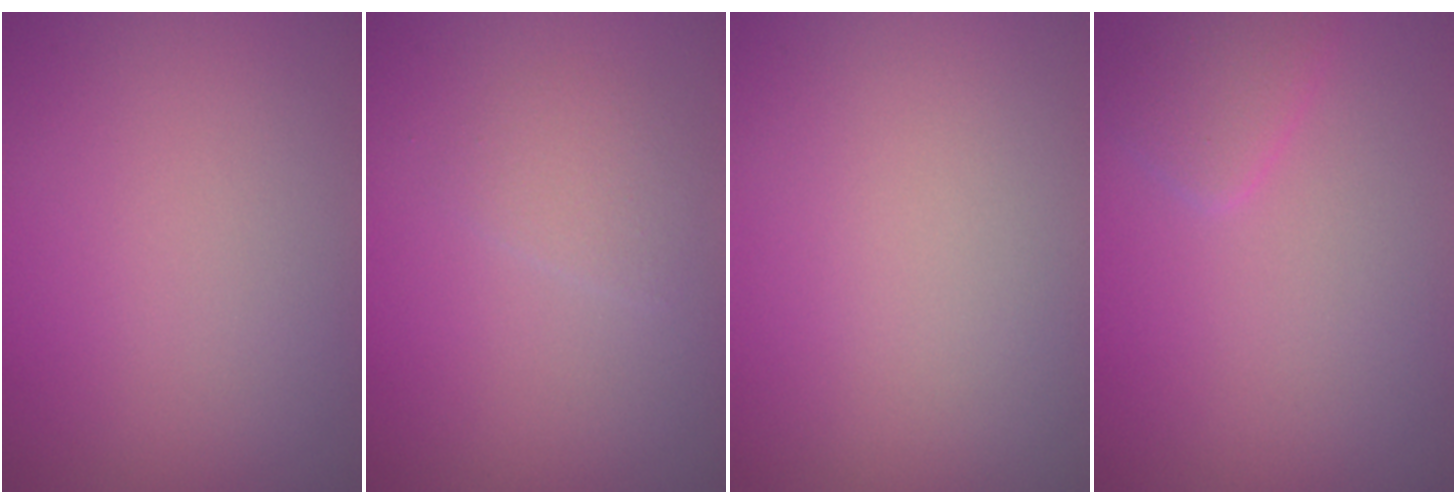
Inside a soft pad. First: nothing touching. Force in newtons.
{"total": 1.6, "press": 1.6, "slide": 0.1}
{"total": 0.0}
{"total": 1.7, "press": 1.7, "slide": 0.1}